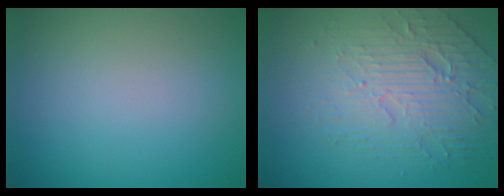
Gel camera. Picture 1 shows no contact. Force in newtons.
{"total": 5.6, "press": 4.4, "slide": 3.4}